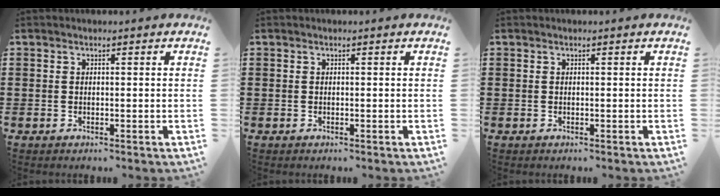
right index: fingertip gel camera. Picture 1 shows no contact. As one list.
[{"total": 0.0}, {"total": 0.0}]